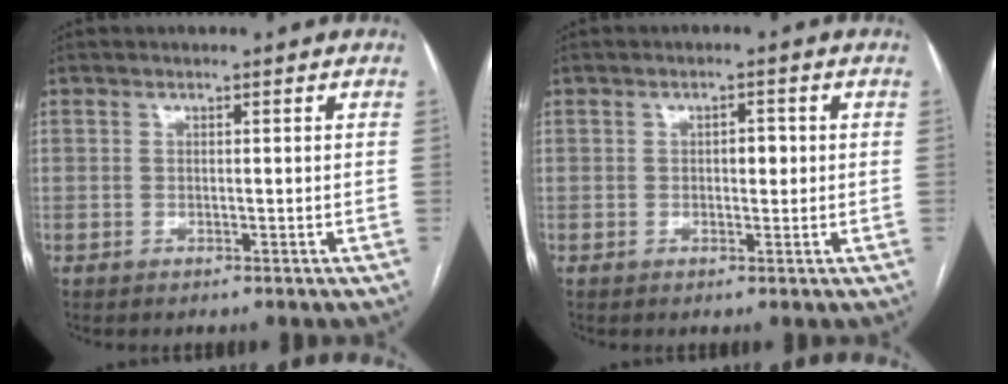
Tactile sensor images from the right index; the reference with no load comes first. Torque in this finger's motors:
{"motor_torque": [0.31, -0.02, 0.02, 0.03]}